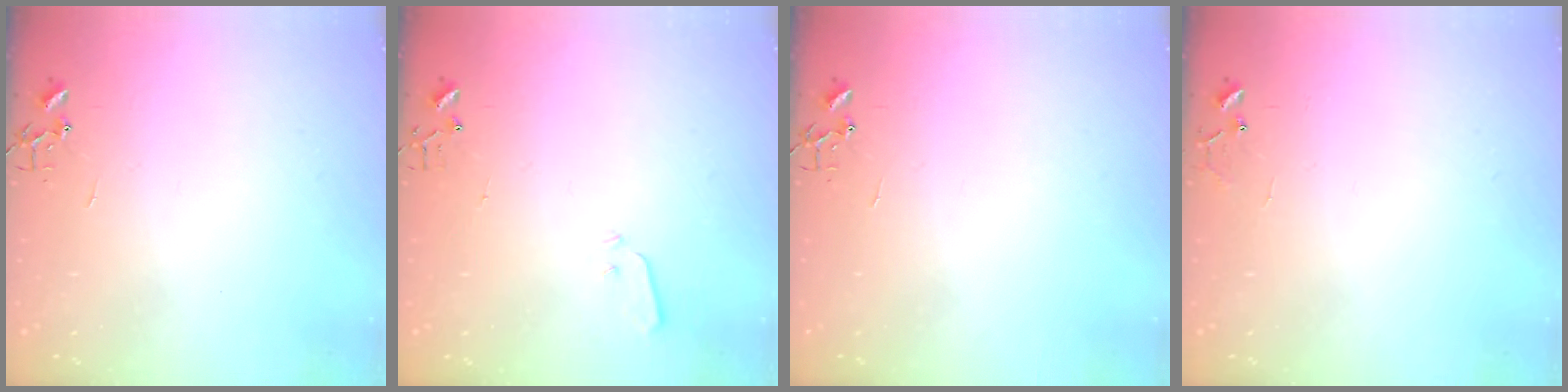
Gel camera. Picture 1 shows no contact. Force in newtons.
{"total": 3.1, "press": 3.0, "slide": 0.7}
{"total": 0.0}
{"total": 6.6, "press": 6.6, "slide": 0.5}